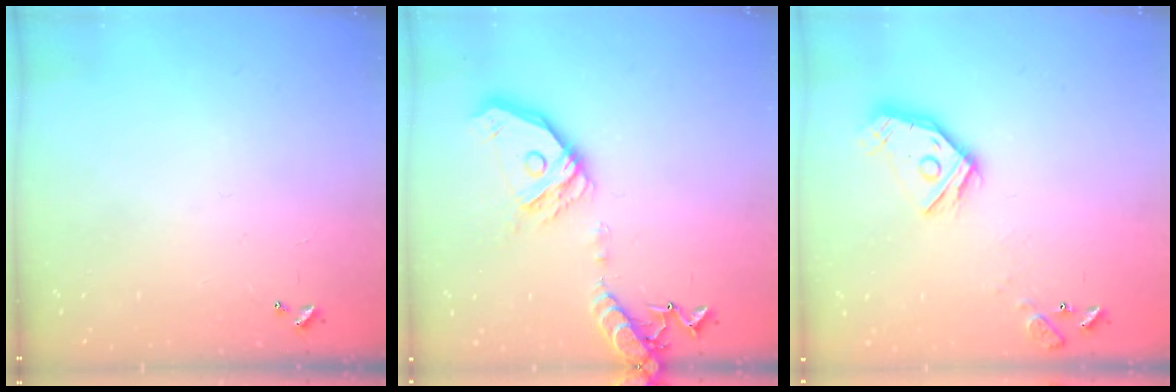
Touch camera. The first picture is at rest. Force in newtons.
{"total": 17.9, "press": 17.7, "slide": 2.6}
{"total": 14.1, "press": 14.1, "slide": 1.1}